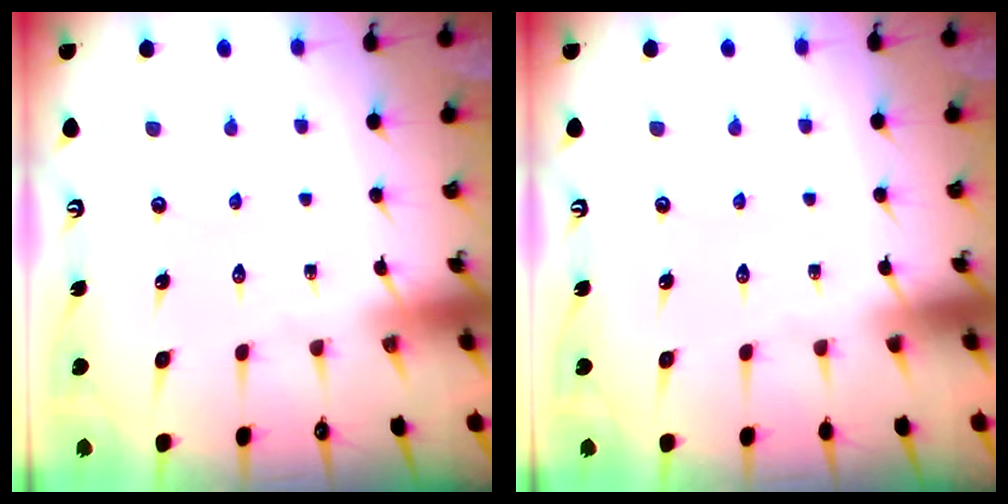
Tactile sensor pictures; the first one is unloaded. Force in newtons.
{"total": 0.0}